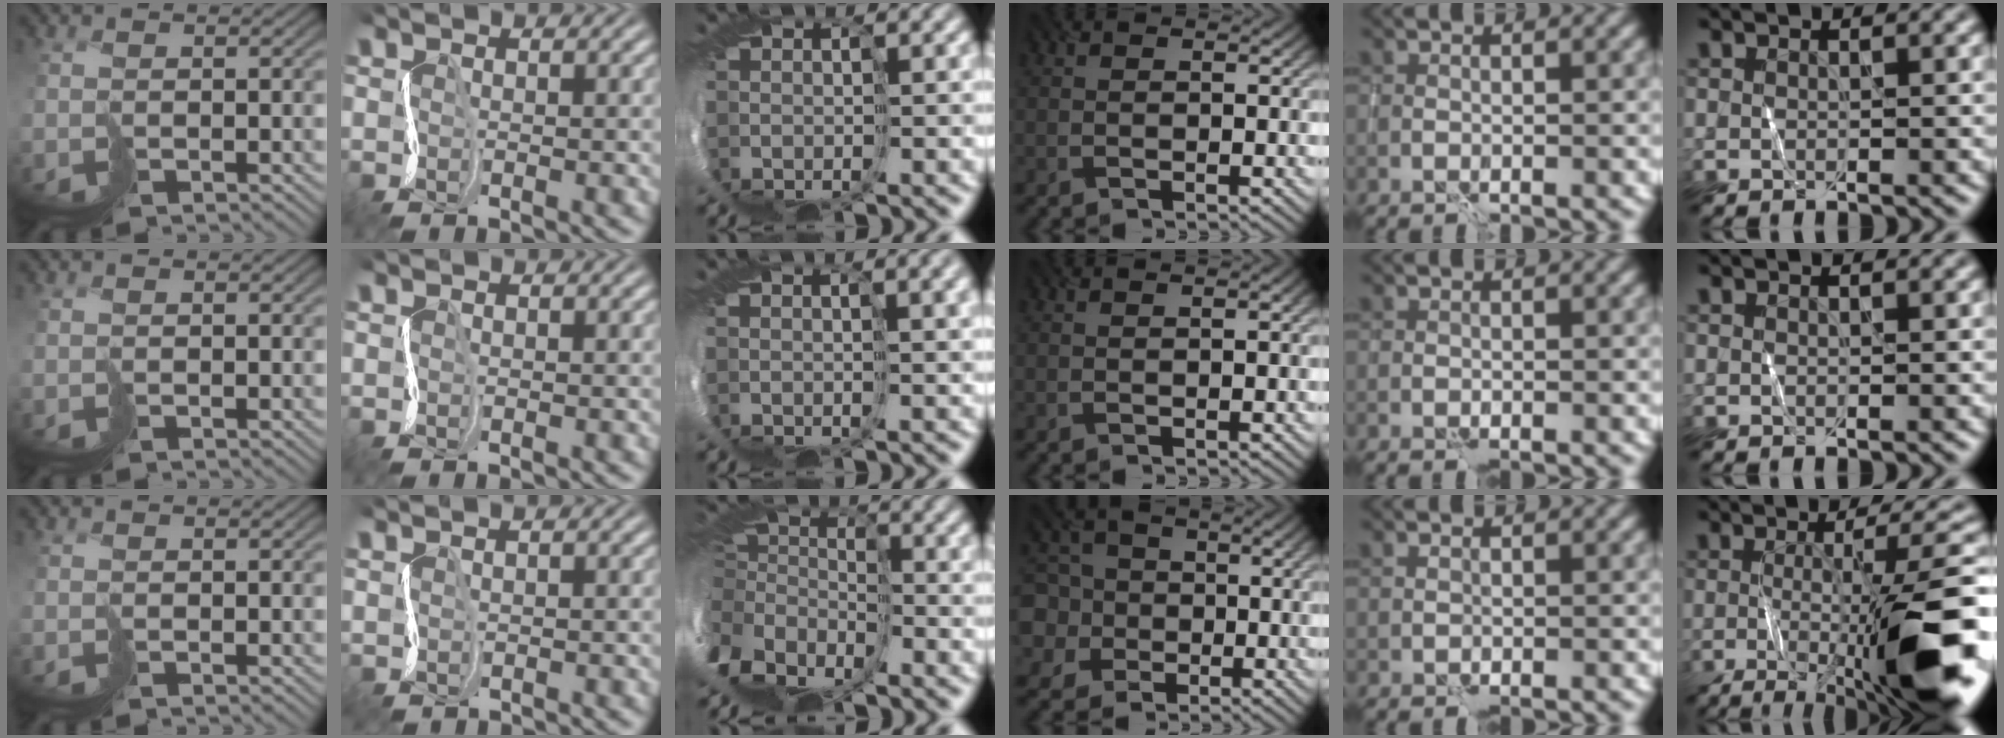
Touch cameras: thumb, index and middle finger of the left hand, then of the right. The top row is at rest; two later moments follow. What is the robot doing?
{"motion": "cut", "object": "tissue"}